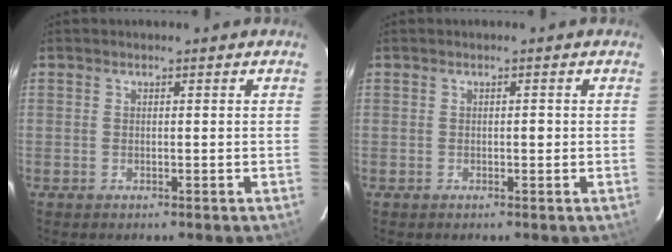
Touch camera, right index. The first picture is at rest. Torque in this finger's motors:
{"motor_torque": [0.14, 0.02, 0.03, 0.02]}